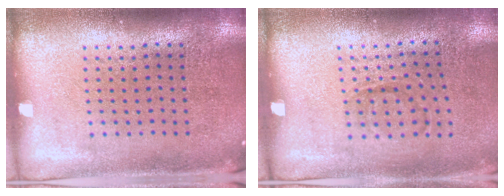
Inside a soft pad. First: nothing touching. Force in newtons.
{"total": 1.0, "press": 0.7, "slide": 0.7}